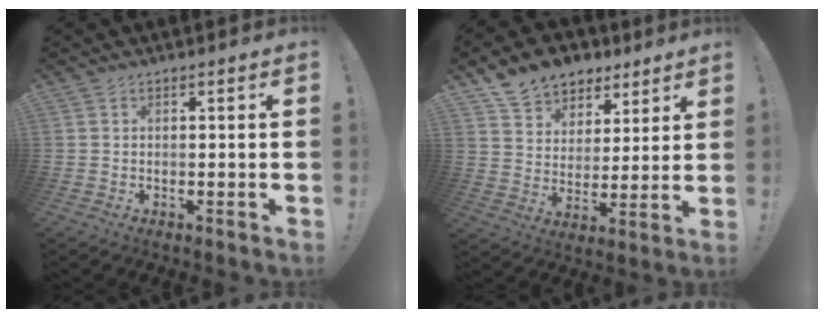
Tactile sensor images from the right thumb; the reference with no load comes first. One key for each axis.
{"total": 11.4, "fx": 8.6, "fy": 7.1, "fz": 2.3, "tx": -0.041, "ty": -0.063, "tz": 0.166}